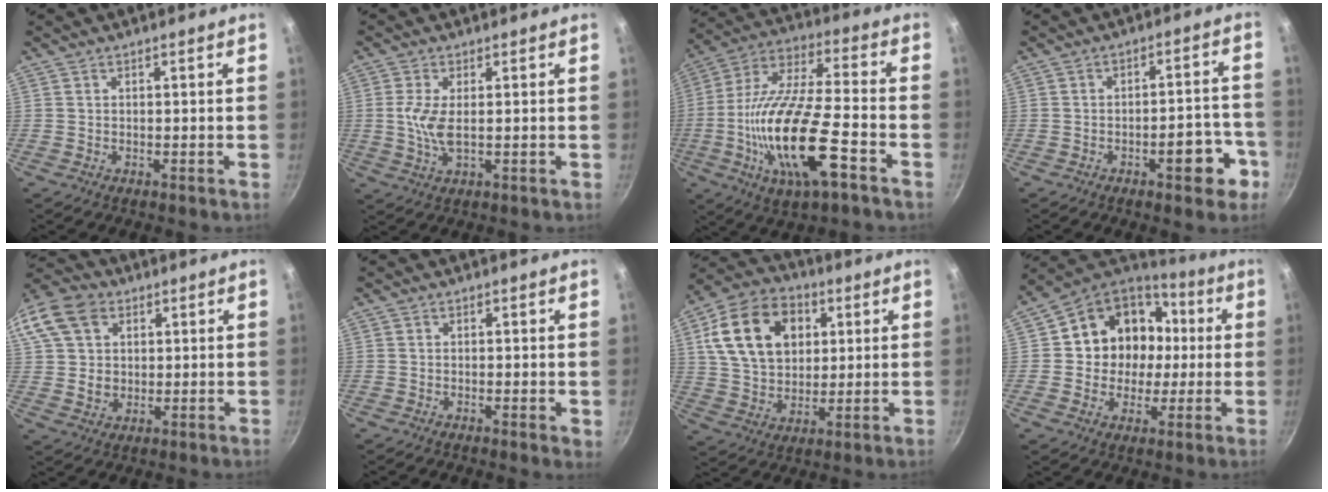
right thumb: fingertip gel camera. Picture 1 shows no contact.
{"total": 5.1, "force": [0.3, 1.9, 4.8], "torque": [-0.110, -0.003, 0.006]}
{"total": 21.5, "force": [-7.2, 6.6, 19.1], "torque": [-0.363, 0.023, -0.143]}
{"total": 8.8, "force": [-4.2, 3.6, 6.9], "torque": [-0.057, 0.039, -0.051]}
{"total": 17.9, "force": [6.4, 13.7, 9.5], "torque": [-0.204, 0.023, 0.114]}
{"total": 1.4, "force": [-0.1, 0.4, 1.4], "torque": [-0.020, -0.004, -0.003]}
{"total": 18.6, "force": [5.4, 13.3, 11.8], "torque": [-0.188, 0.003, 0.090]}
{"total": 17.1, "force": [1.6, 15.1, 7.9], "torque": [-0.101, 0.033, 0.021]}